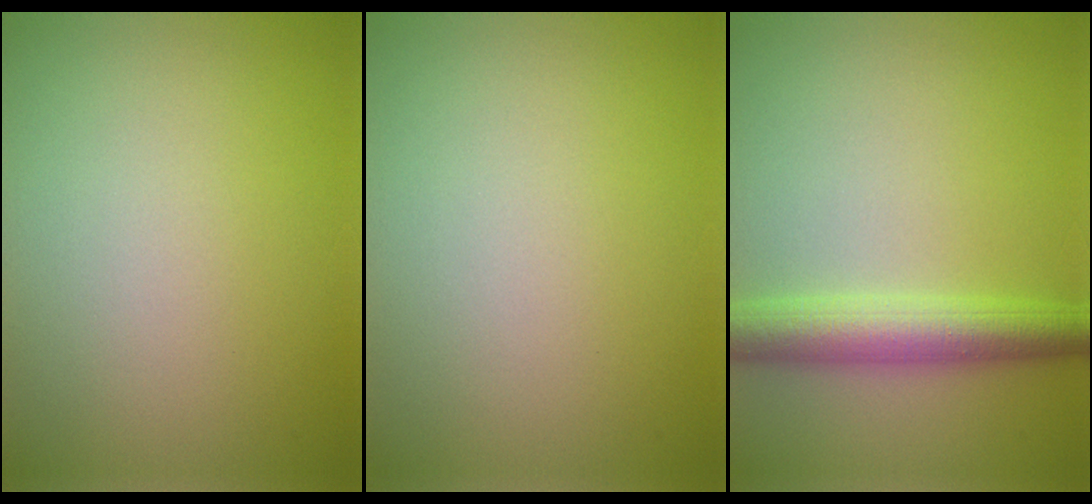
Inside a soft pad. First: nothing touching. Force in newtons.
{"total": 0.0}
{"total": 4.8, "press": 4.8, "slide": 0.1}